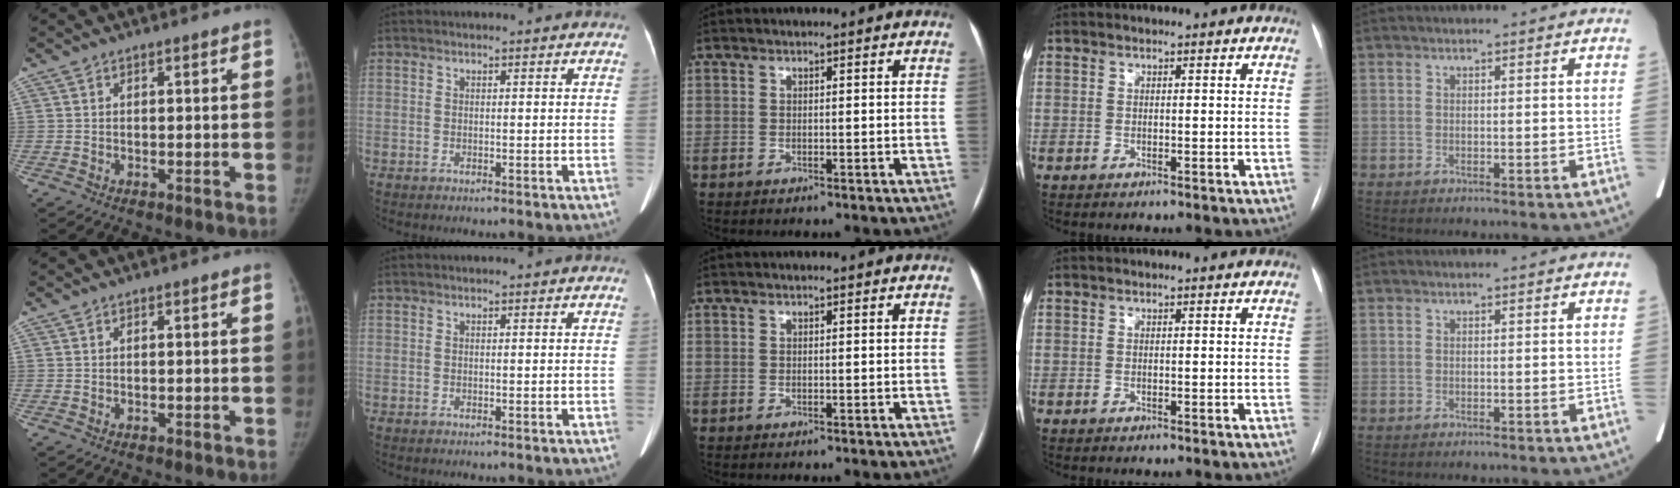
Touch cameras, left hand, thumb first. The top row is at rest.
{}